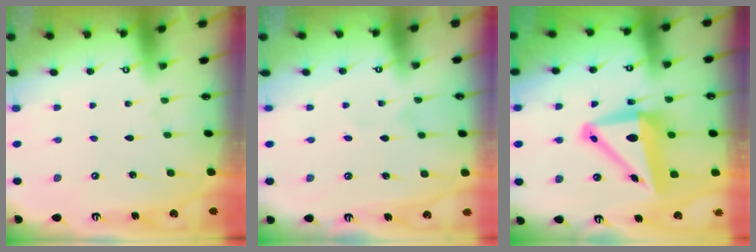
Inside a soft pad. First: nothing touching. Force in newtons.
{"total": 2.5, "press": 2.3, "slide": 0.9}
{"total": 11.4, "press": 11.1, "slide": 2.6}